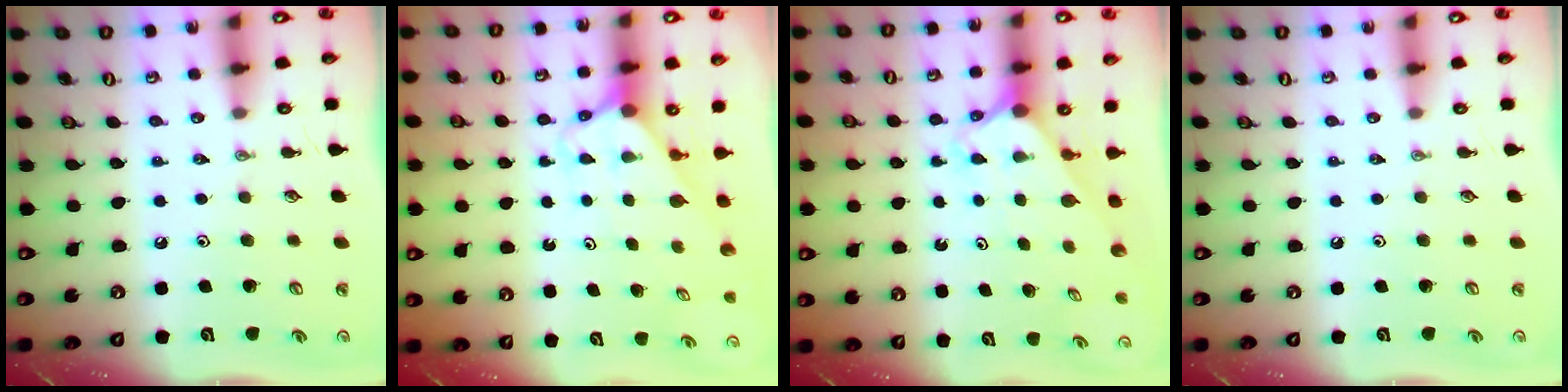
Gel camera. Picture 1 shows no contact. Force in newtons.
{"total": 2.6, "press": 2.6, "slide": 0.1}
{"total": 2.2, "press": 2.2, "slide": 0.2}
{"total": 0.0}